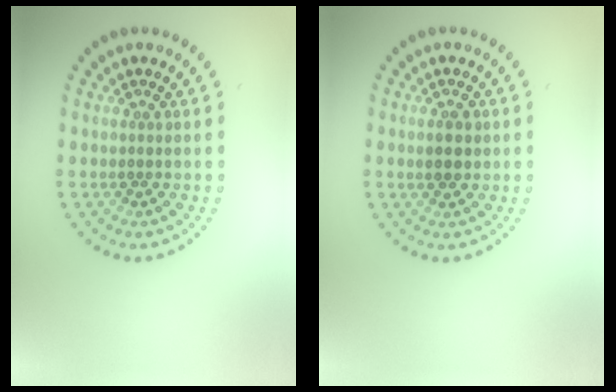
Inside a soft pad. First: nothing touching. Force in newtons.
{"total": 2.1, "press": 2.1, "slide": 0.5}